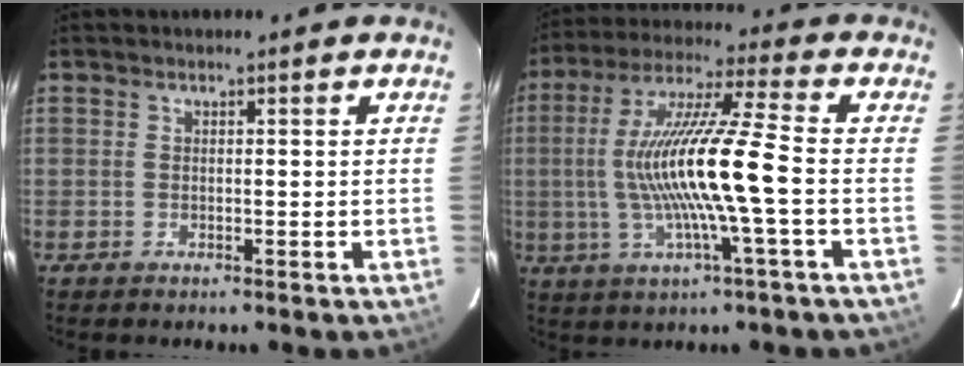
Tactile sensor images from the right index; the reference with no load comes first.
{"total": 15.8, "force": [-1.9, -0.2, 15.7], "torque": [-0.301, 0.001, -0.032]}